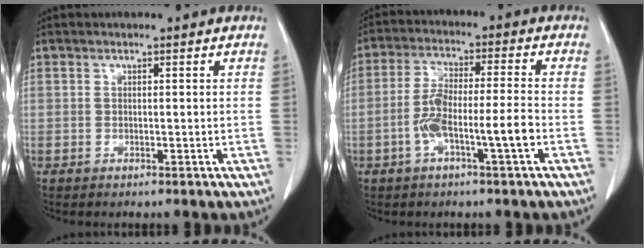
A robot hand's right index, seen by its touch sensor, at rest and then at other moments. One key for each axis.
{"total": 8.1, "fx": -2.8, "fy": 0.6, "fz": 7.6, "tx": -0.148, "ty": 0.016, "tz": -0.052}